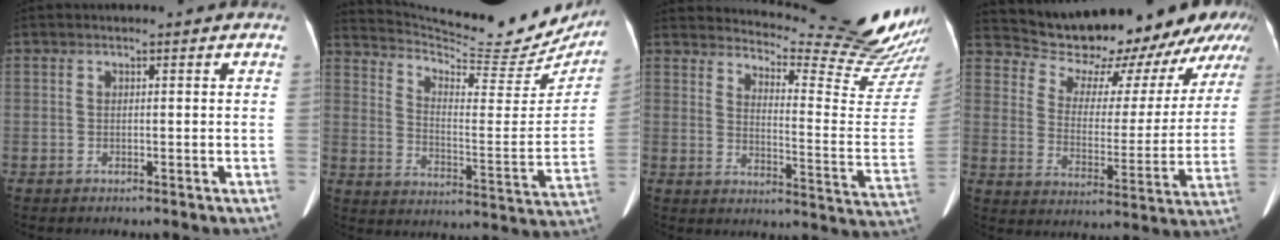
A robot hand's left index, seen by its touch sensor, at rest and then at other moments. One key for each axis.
{"total": 24.1, "fx": 22.4, "fy": 3.7, "fz": 7.9, "tx": -0.134, "ty": -0.081, "tz": 0.298}
{"total": 24.9, "fx": 23.6, "fy": 1.1, "fz": 8.1, "tx": -0.115, "ty": -0.159, "tz": 0.273}
{"total": 23.8, "fx": 21.8, "fy": 6.1, "fz": 7.3, "tx": -0.105, "ty": -0.062, "tz": 0.276}